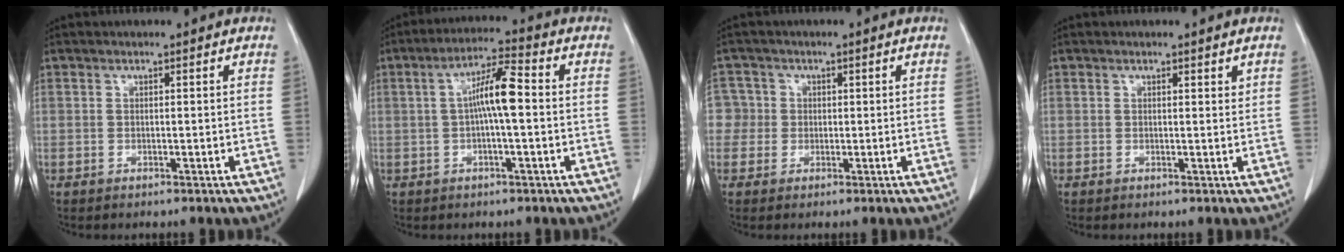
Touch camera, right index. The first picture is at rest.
{"total": 7.2, "force": [0.1, 0.9, 7.2], "torque": [-0.134, 0.018, -0.002]}
{"total": 3.5, "force": [0.0, 3.5, -0.2], "torque": [0.019, 0.018, -0.001]}
{"total": 0.7, "force": [0.5, 0.2, 0.3], "torque": [-0.006, -0.004, 0.005]}